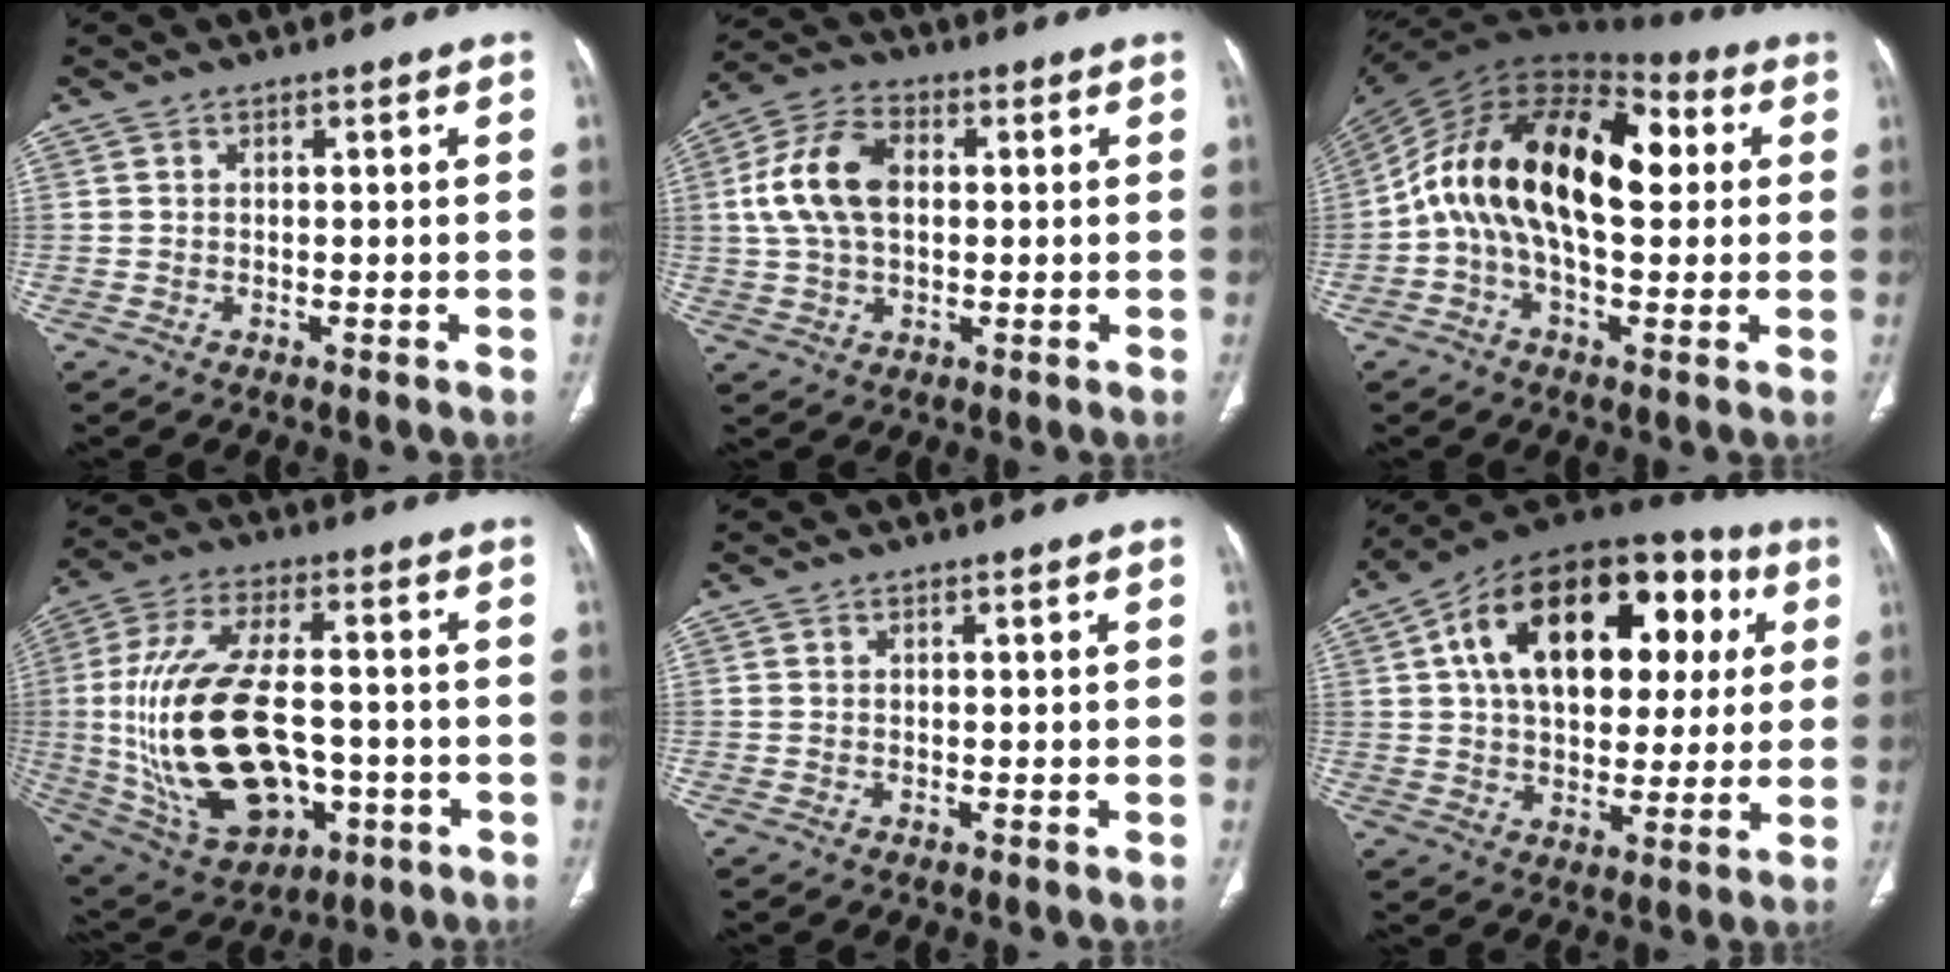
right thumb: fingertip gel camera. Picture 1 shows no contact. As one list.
[{"total": 11.8, "force": [1.4, 7.4, 9.1], "torque": [-0.179, 0.021, 0.023]}, {"total": 22.8, "force": [3.2, 12.0, 19.1], "torque": [-0.319, 0.042, 0.041]}, {"total": 24.1, "force": [-2.8, 13.4, 19.8], "torque": [-0.391, 0.009, -0.022]}, {"total": 0.0}, {"total": 26.9, "force": [7.3, 15.8, 20.5], "torque": [-0.292, 0.039, 0.110]}]